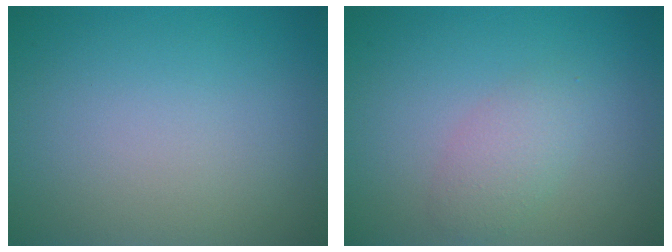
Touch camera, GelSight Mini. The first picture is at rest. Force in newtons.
{"total": 2.1, "press": 2.1, "slide": 0.0}